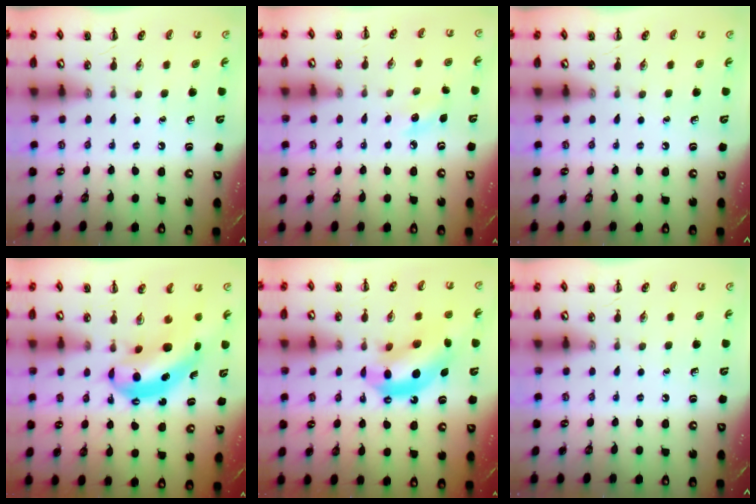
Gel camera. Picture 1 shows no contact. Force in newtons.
{"total": 6.5, "press": 6.3, "slide": 1.7}
{"total": 0.0}
{"total": 7.2, "press": 7.0, "slide": 1.5}
{"total": 12.6, "press": 12.1, "slide": 3.4}
{"total": 0.0}